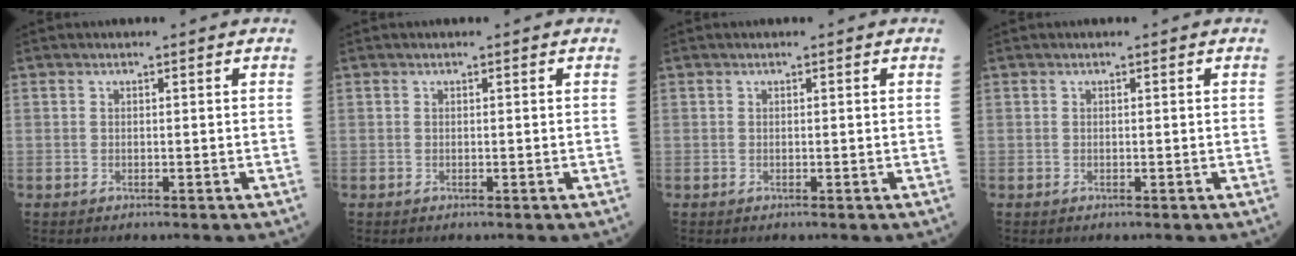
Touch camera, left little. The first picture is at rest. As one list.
[{"total": 0.0}, {"total": 0.0}, {"total": 0.0}]